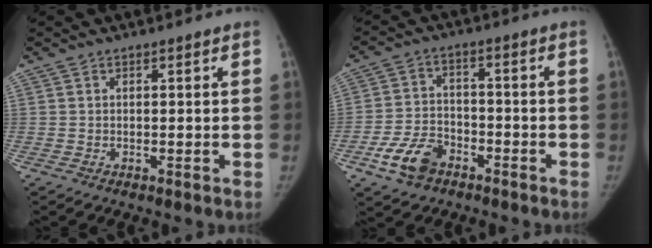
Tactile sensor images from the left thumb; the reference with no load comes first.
{"total": 8.6, "force": [-4.9, 5.5, 4.4], "torque": [-0.077, 0.023, -0.089]}